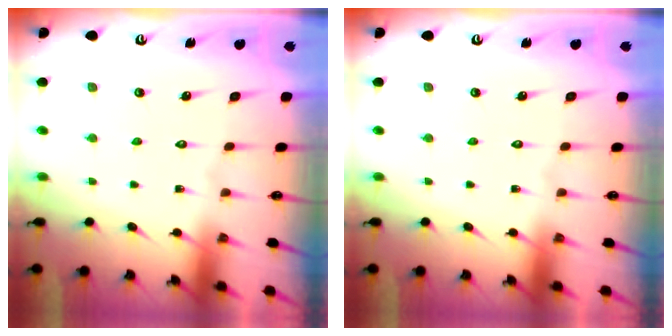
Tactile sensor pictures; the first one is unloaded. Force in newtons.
{"total": 0.0}